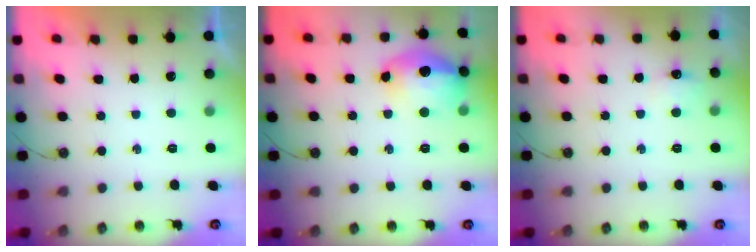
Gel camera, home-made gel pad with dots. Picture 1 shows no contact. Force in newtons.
{"total": 16.8, "press": 16.8, "slide": 0.8}
{"total": 5.1, "press": 5.0, "slide": 1.2}